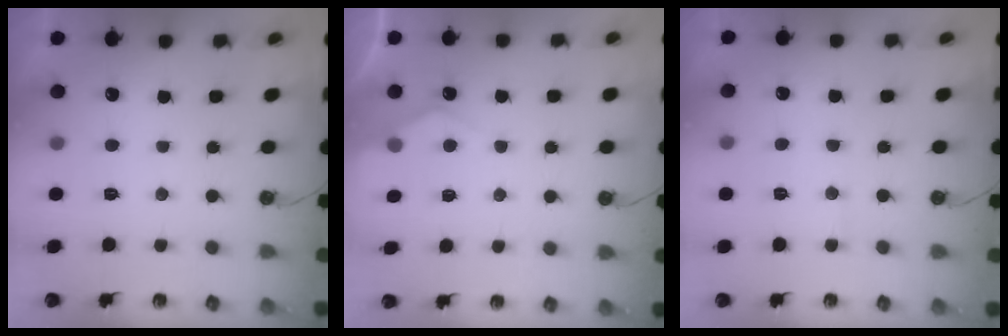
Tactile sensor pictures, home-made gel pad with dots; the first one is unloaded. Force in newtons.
{"total": 5.3, "press": 5.2, "slide": 0.7}
{"total": 5.2, "press": 5.1, "slide": 0.7}